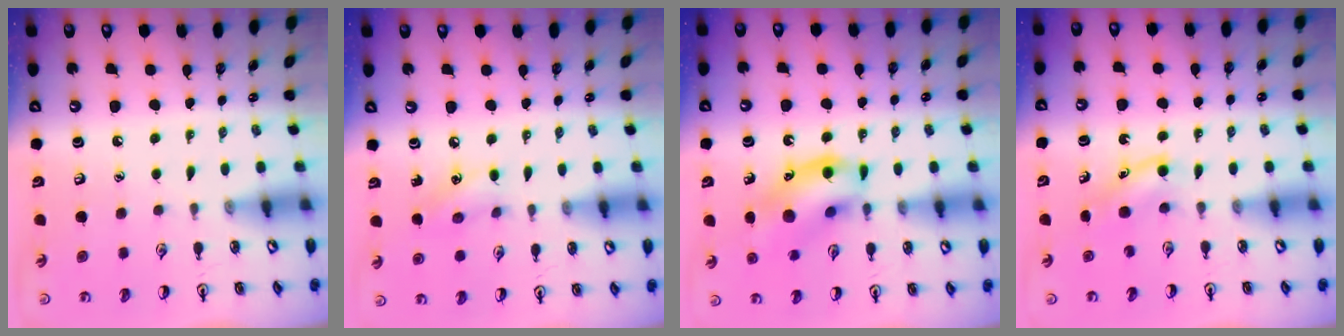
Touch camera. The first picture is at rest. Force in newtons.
{"total": 6.2, "press": 6.0, "slide": 1.5}
{"total": 14.3, "press": 14.1, "slide": 2.6}
{"total": 3.8, "press": 3.6, "slide": 1.3}